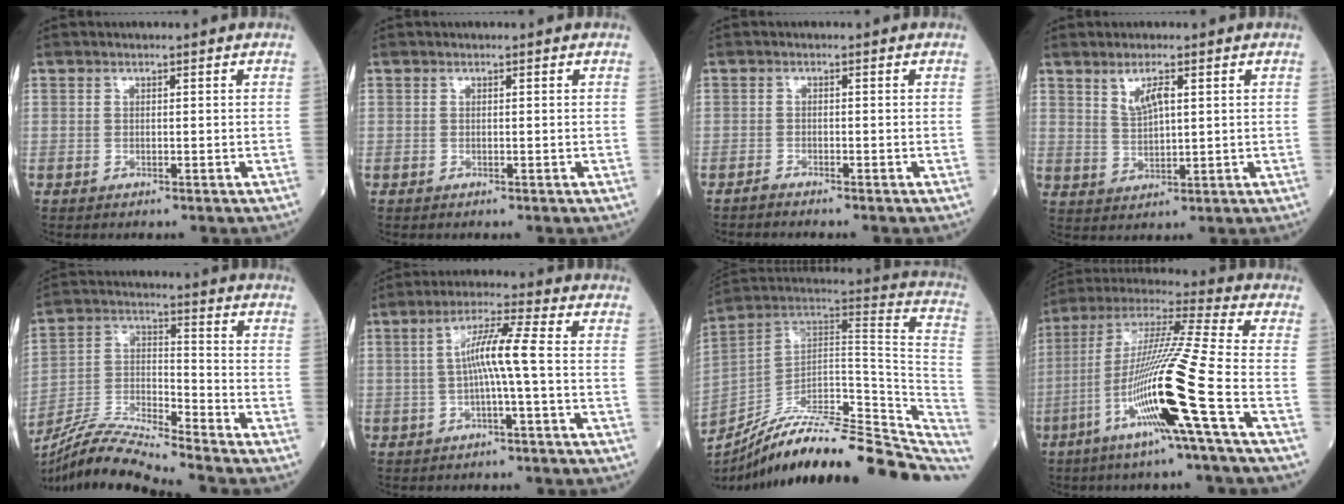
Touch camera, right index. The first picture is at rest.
{"total": 0.0}
{"total": 1.1, "force": [-1.1, -0.2, 0.0], "torque": [-0.005, -0.002, -0.021]}
{"total": 4.0, "force": [2.0, 0.9, 3.3], "torque": [-0.067, 0.000, 0.043]}
{"total": 11.5, "force": [-10.9, -1.7, 3.2], "torque": [-0.063, 0.004, -0.206]}
{"total": 6.6, "force": [-0.5, -0.4, 6.5], "torque": [-0.124, 0.018, -0.010]}
{"total": 25.7, "force": [-21.8, 4.8, 12.8], "torque": [-0.130, 0.028, -0.323]}
{"total": 17.8, "force": [-6.6, -2.1, 16.4], "torque": [-0.324, -0.016, -0.132]}